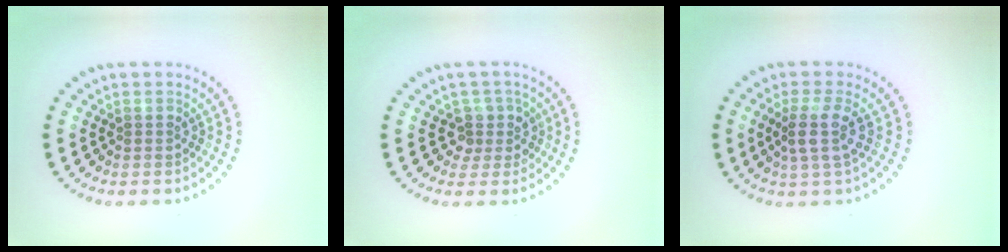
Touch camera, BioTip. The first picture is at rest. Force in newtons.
{"total": 2.2, "press": 1.7, "slide": 1.4}
{"total": 2.7, "press": 2.1, "slide": 1.7}